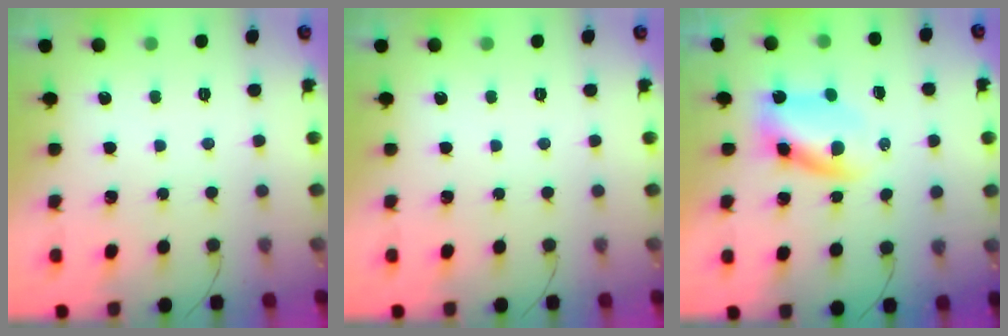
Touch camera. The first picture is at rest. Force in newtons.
{"total": 0.0}
{"total": 4.7, "press": 4.6, "slide": 0.9}